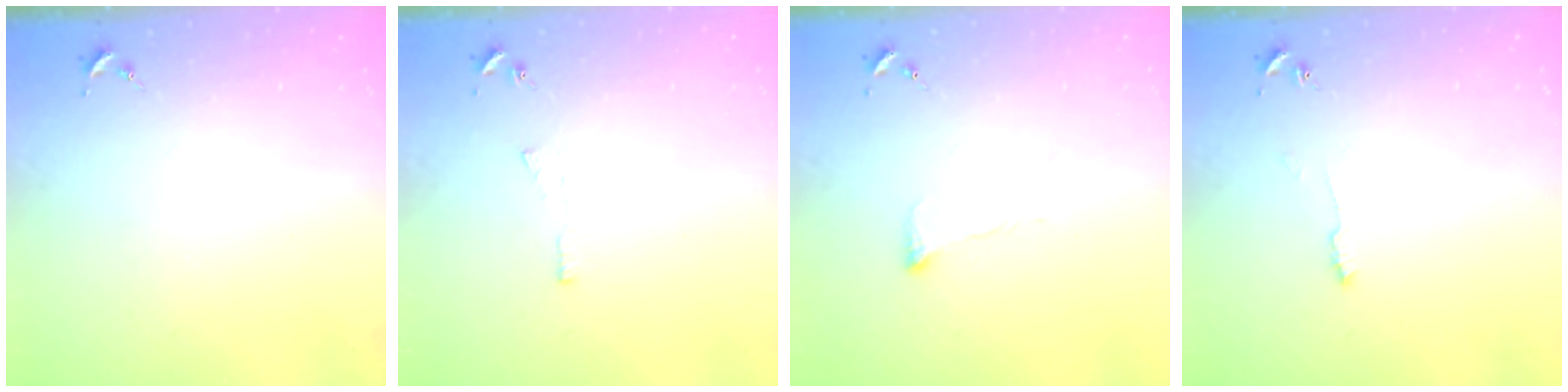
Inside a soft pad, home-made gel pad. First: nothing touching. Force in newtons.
{"total": 3.0, "press": 3.0, "slide": 0.3}
{"total": 5.8, "press": 5.7, "slide": 1.0}
{"total": 4.1, "press": 4.0, "slide": 0.6}